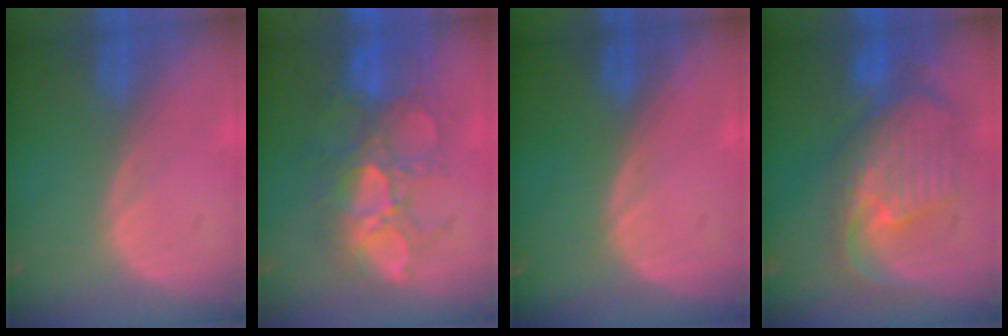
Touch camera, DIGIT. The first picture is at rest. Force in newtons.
{"total": 10.9, "press": 9.6, "slide": 5.2}
{"total": 0.0}
{"total": 11.0, "press": 9.6, "slide": 5.3}